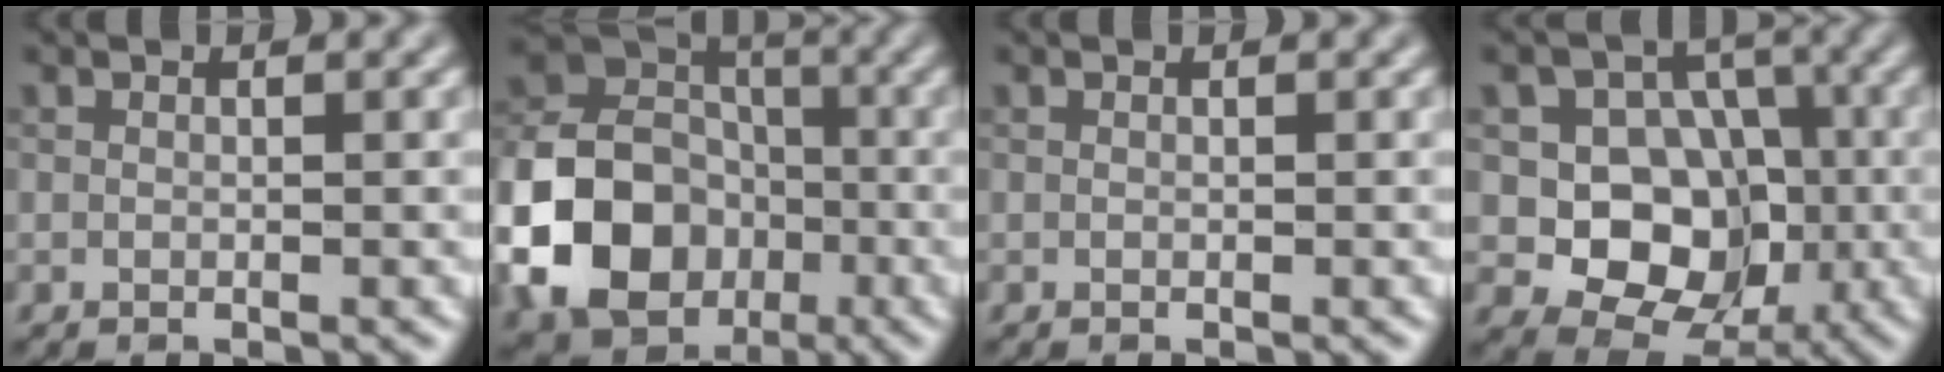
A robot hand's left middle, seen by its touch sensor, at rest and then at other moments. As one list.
[{"total": 14.5, "force": [-4.4, 11.8, 7.2], "torque": [-0.143, -0.029, -0.104]}, {"total": 0.0}, {"total": 9.0, "force": [-0.9, 7.7, 4.5], "torque": [-0.055, 0.001, -0.040]}]